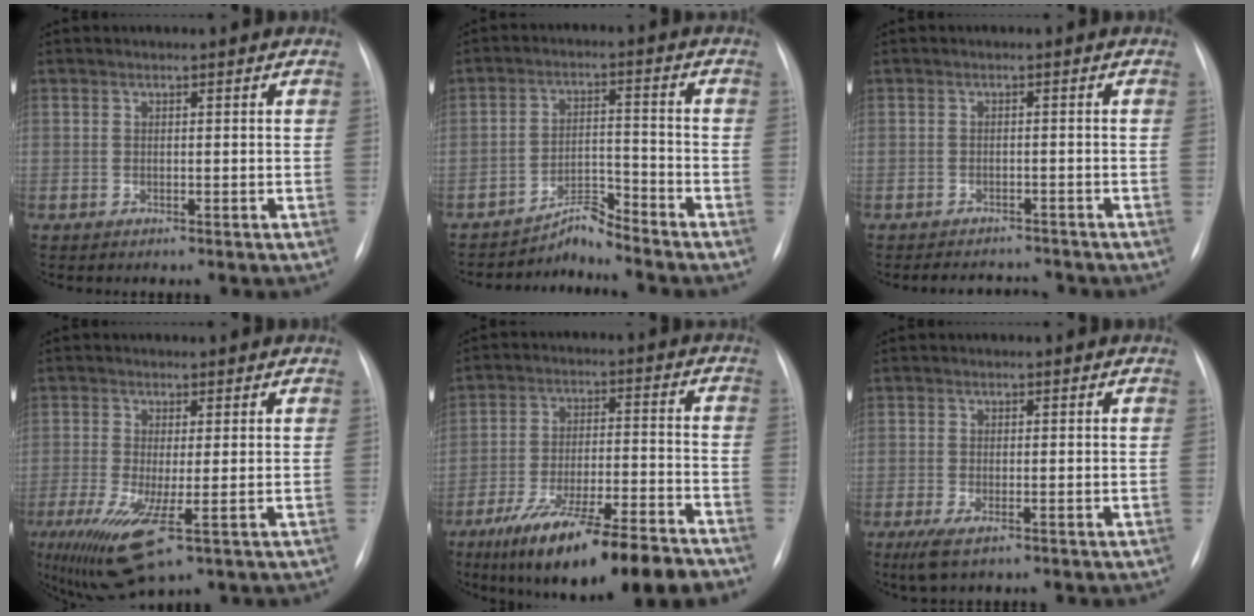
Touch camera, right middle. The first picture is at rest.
{"total": 4.2, "force": [-4.2, -0.7, -0.1], "torque": [0.000, 0.001, -0.070]}
{"total": 4.2, "force": [-4.0, 1.0, 0.4], "torque": [-0.001, 0.002, -0.056]}
{"total": 8.4, "force": [-2.6, 1.5, 7.8], "torque": [-0.148, -0.028, -0.039]}
{"total": 18.7, "force": [-14.0, 1.7, 12.3], "torque": [-0.177, -0.013, -0.227]}
{"total": 2.9, "force": [-1.4, 0.8, 2.5], "torque": [-0.052, -0.008, -0.023]}